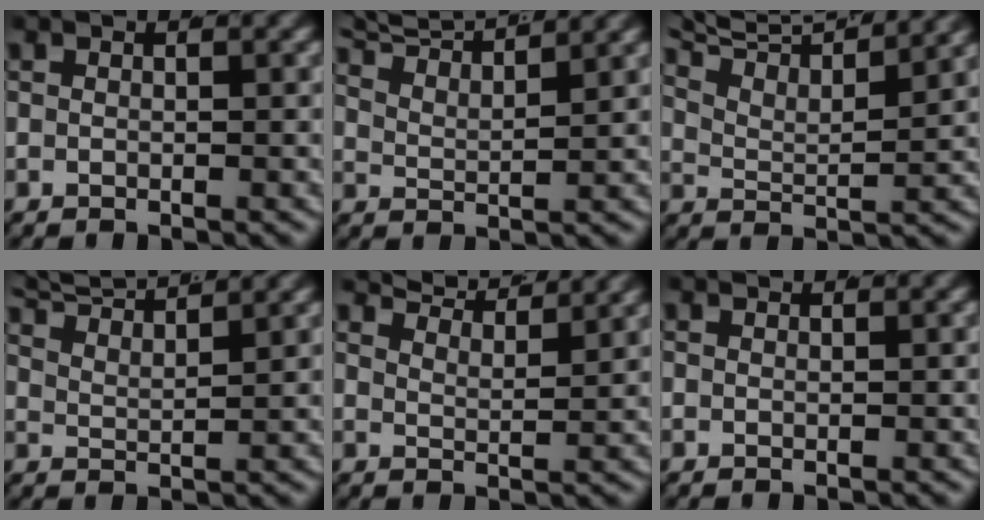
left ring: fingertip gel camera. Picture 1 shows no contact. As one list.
[{"total": 7.4, "force": [6.4, 2.2, 3.0], "torque": [-0.058, 0.018, 0.100]}, {"total": 7.9, "force": [6.1, 3.0, 3.9], "torque": [-0.077, 0.014, 0.092]}, {"total": 6.7, "force": [6.0, 1.6, 2.6], "torque": [-0.051, 0.013, 0.098]}, {"total": 6.5, "force": [5.9, 1.1, 2.6], "torque": [-0.037, 0.007, 0.096]}, {"total": 0.7, "force": [0.6, -0.4, 0.0], "torque": [0.008, -0.003, 0.013]}]